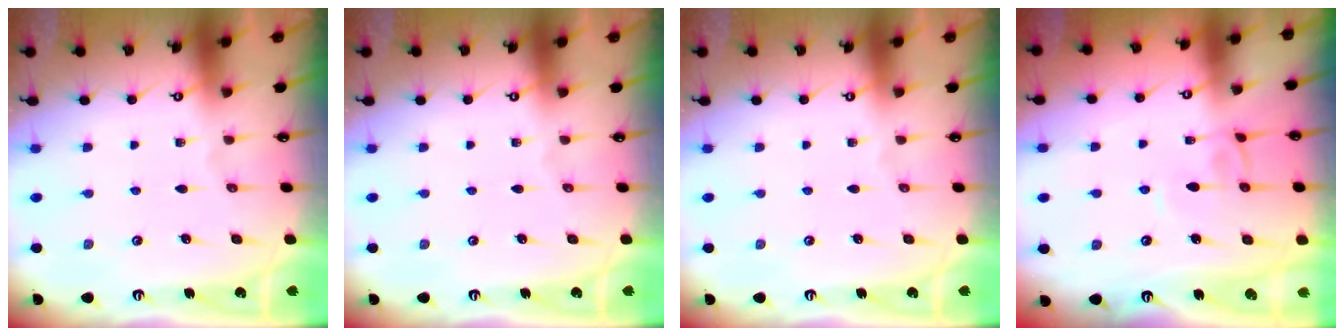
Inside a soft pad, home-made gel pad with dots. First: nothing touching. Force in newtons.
{"total": 0.0}
{"total": 0.0}
{"total": 3.2, "press": 3.2, "slide": 0.1}